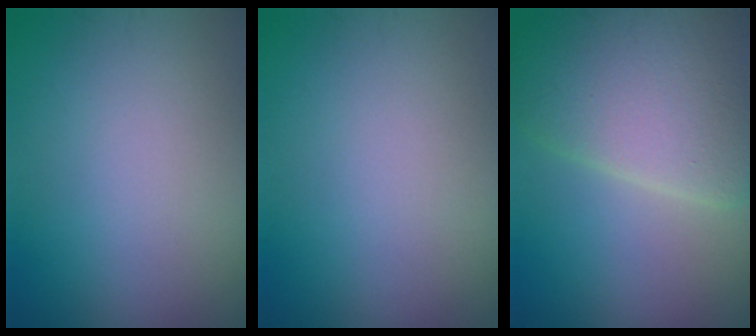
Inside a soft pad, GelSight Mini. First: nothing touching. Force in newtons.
{"total": 0.0}
{"total": 8.9, "press": 8.9, "slide": 0.2}